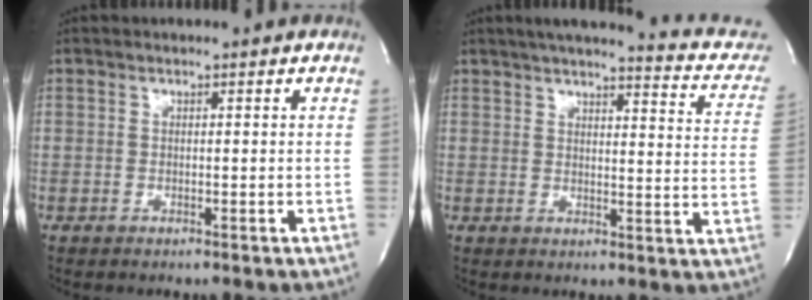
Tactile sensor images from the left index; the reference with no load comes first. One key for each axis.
{"total": 16.6, "fx": 13.7, "fy": 3.1, "fz": 8.9, "tx": -0.106, "ty": -0.011, "tz": 0.145}